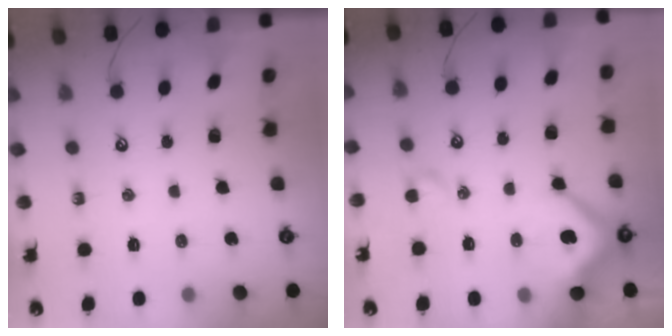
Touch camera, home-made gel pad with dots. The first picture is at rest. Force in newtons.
{"total": 12.5, "press": 12.4, "slide": 1.8}